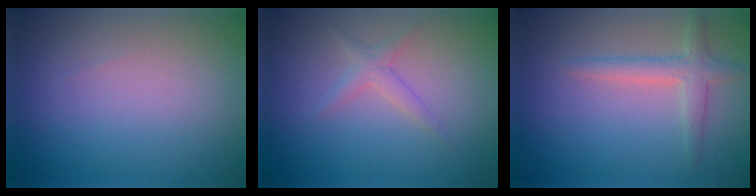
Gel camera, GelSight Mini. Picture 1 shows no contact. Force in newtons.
{"total": 1.4, "press": 1.4, "slide": 0.0}
{"total": 2.3, "press": 2.3, "slide": 0.1}